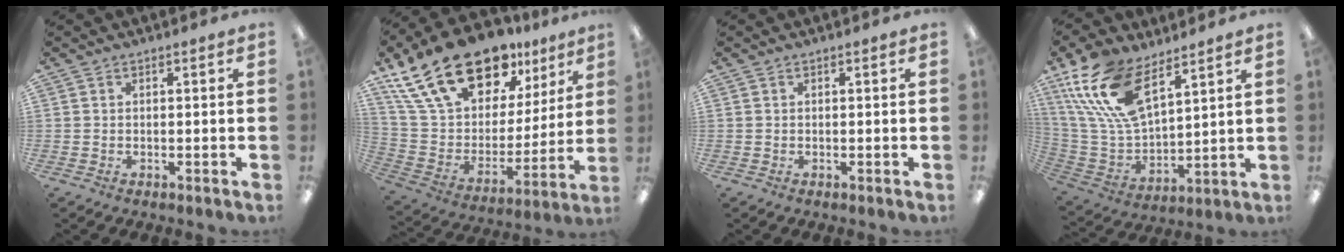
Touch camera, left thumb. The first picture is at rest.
{"total": 24.0, "force": [17.9, 11.2, 11.4], "torque": [-0.216, -0.115, 0.326]}
{"total": 0.0}
{"total": 20.1, "force": [11.2, 9.8, 13.5], "torque": [-0.312, -0.042, 0.202]}